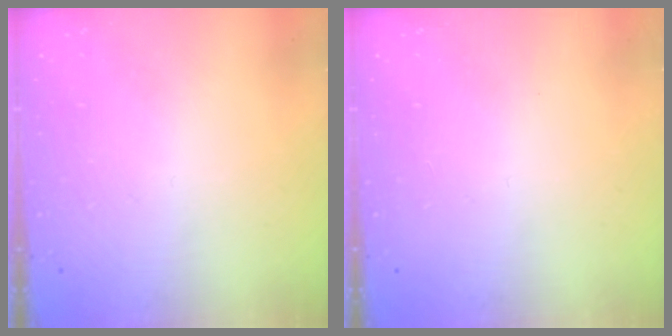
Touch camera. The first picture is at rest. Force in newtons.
{"total": 0.0}